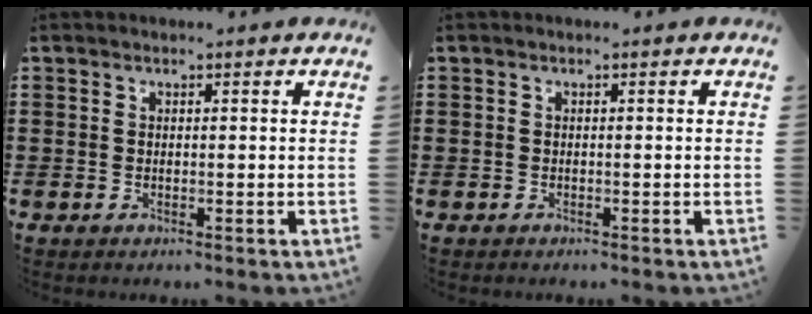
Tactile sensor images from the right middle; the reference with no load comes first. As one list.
[{"total": 0.0}]